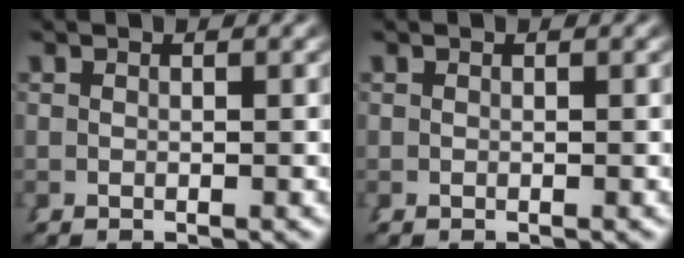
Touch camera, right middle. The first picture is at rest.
{"total": 0.0}